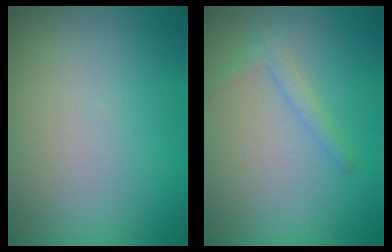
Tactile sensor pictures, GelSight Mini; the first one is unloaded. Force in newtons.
{"total": 1.5, "press": 1.5, "slide": 0.1}